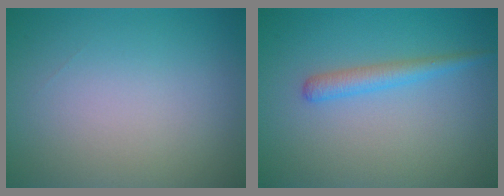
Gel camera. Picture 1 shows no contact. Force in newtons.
{"total": 2.0, "press": 2.0, "slide": 0.1}